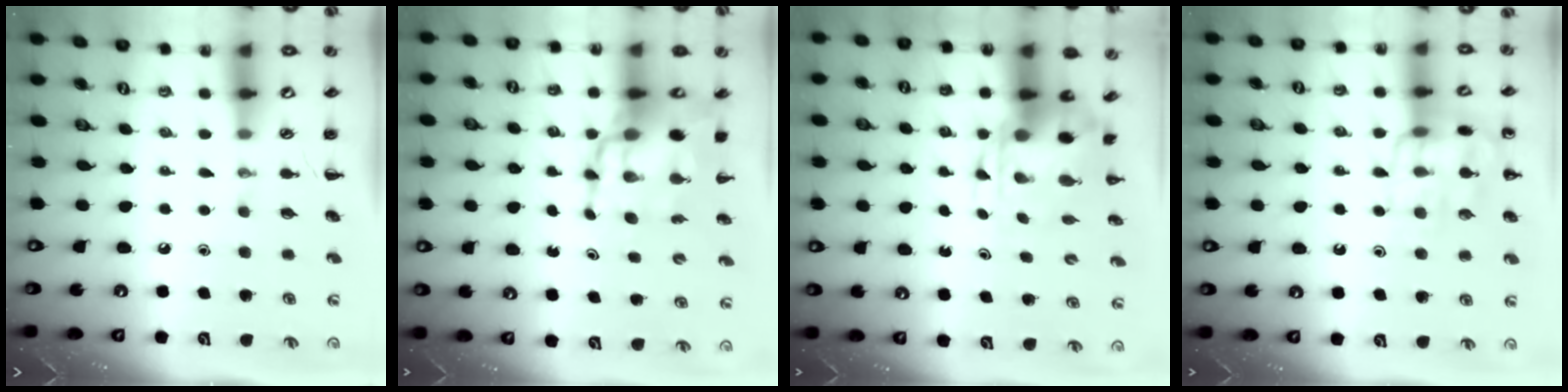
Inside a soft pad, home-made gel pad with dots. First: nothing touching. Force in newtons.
{"total": 13.6, "press": 13.2, "slide": 3.5}
{"total": 5.7, "press": 5.5, "slide": 1.3}
{"total": 15.5, "press": 15.4, "slide": 1.3}